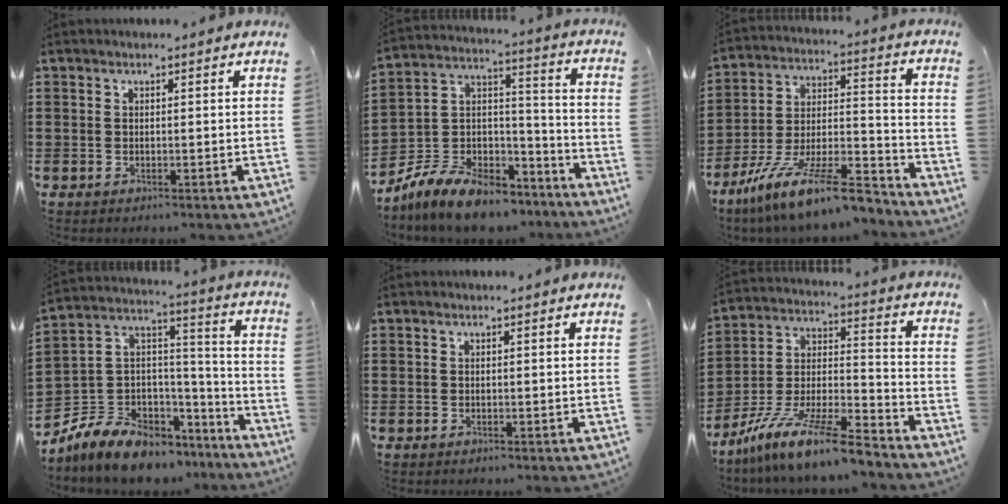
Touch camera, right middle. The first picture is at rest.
{"total": 9.7, "force": [-8.4, 3.4, 3.5], "torque": [-0.076, 0.024, -0.164]}
{"total": 14.3, "force": [-11.9, 1.6, 7.8], "torque": [-0.136, 0.033, -0.222]}
{"total": 8.4, "force": [-6.5, 4.8, 2.2], "torque": [-0.073, 0.002, -0.130]}
{"total": 0.0}
{"total": 12.5, "force": [-10.8, 0.8, 6.3], "torque": [-0.110, 0.023, -0.208]}